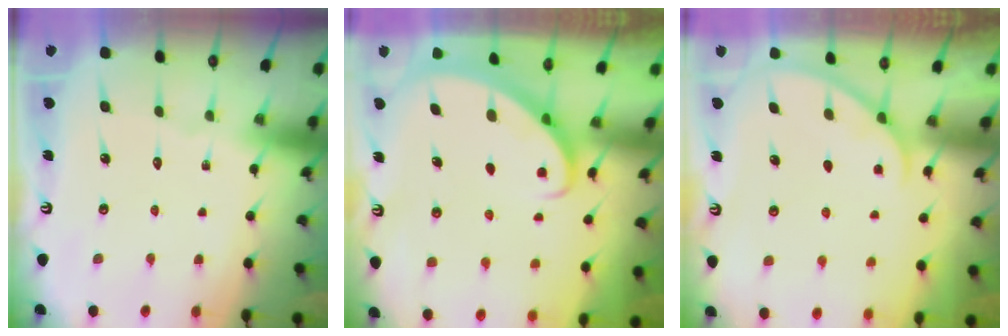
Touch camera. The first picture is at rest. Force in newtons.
{"total": 2.8, "press": 2.8, "slide": 0.2}
{"total": 1.9, "press": 1.9, "slide": 0.2}